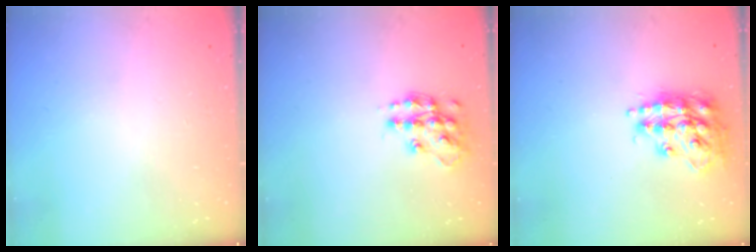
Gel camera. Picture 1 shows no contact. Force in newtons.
{"total": 13.2, "press": 13.1, "slide": 0.9}
{"total": 17.1, "press": 17.0, "slide": 1.5}